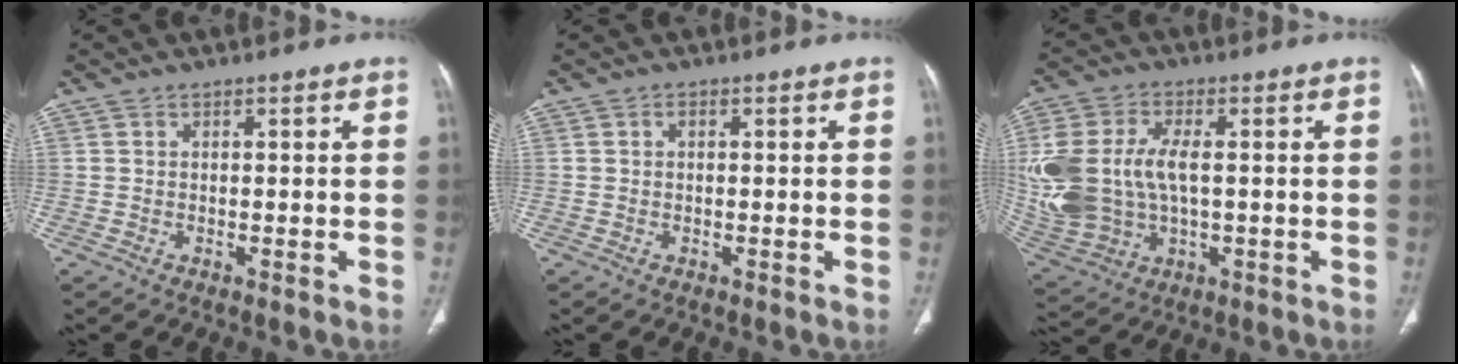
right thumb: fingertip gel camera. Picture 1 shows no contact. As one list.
[{"total": 0.7, "force": [0.2, 0.4, 0.5], "torque": [-0.006, -0.001, 0.001]}, {"total": 17.7, "force": [1.2, 11.4, 13.5], "torque": [-0.337, -0.004, 0.041]}]